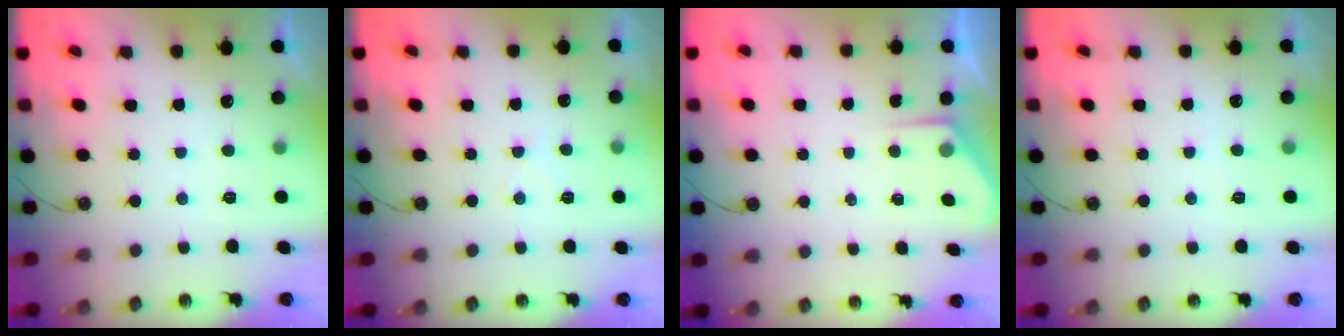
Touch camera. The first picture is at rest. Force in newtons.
{"total": 3.9, "press": 3.8, "slide": 0.7}
{"total": 3.0, "press": 3.0, "slide": 0.4}
{"total": 2.7, "press": 2.7, "slide": 0.4}